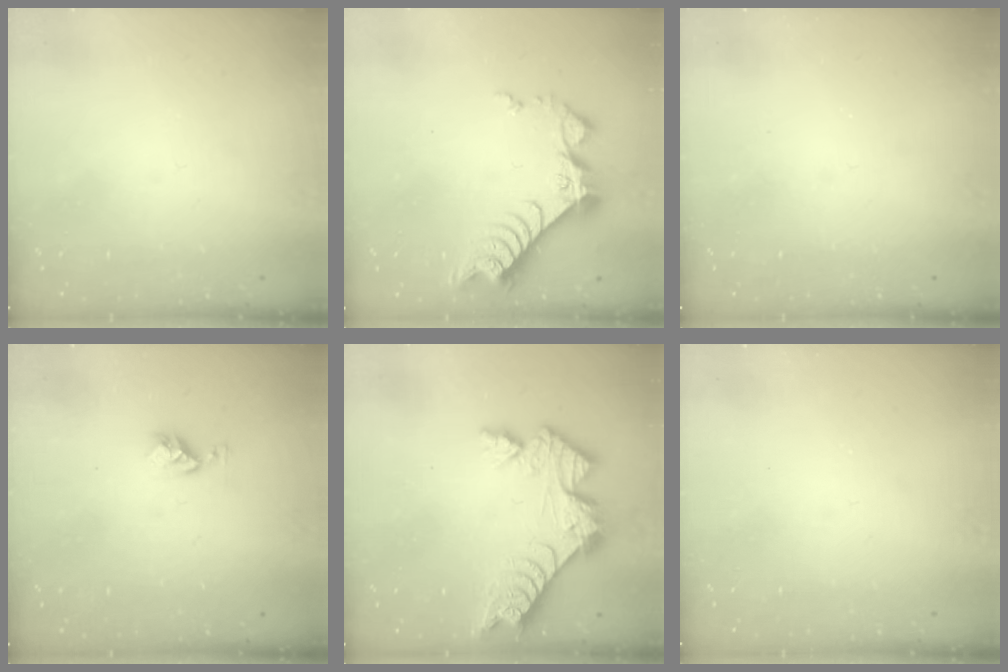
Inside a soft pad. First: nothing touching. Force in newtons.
{"total": 9.3, "press": 9.3, "slide": 0.7}
{"total": 0.0}
{"total": 5.2, "press": 5.2, "slide": 0.6}
{"total": 11.3, "press": 11.3, "slide": 0.8}
{"total": 0.0}